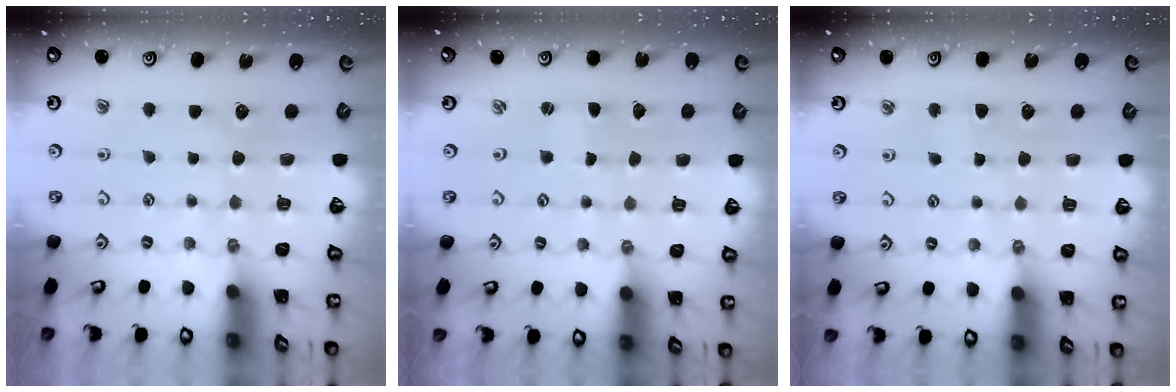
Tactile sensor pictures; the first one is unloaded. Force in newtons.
{"total": 0.0}
{"total": 2.7, "press": 2.6, "slide": 0.4}